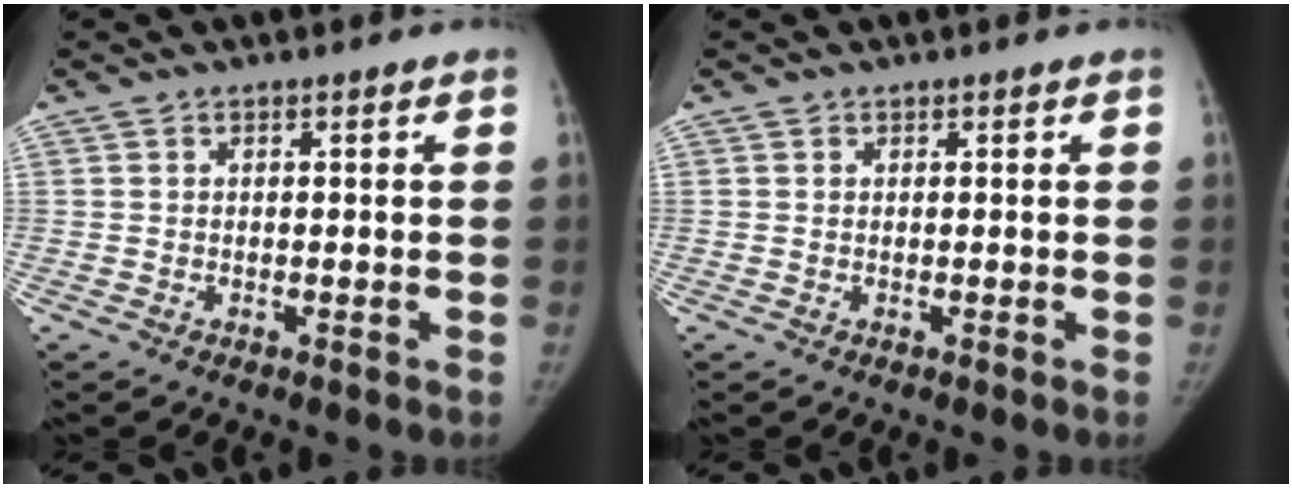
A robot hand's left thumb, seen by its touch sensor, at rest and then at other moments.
{"total": 0.0}